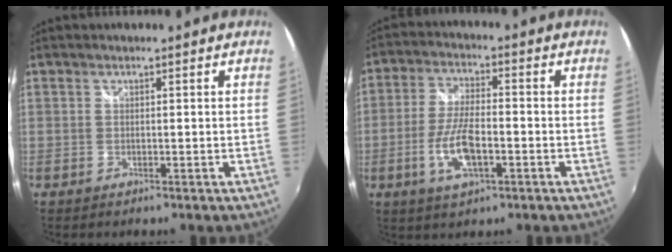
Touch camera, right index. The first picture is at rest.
{"total": 9.3, "force": [-3.1, 3.4, 8.1], "torque": [-0.167, -0.004, -0.057]}